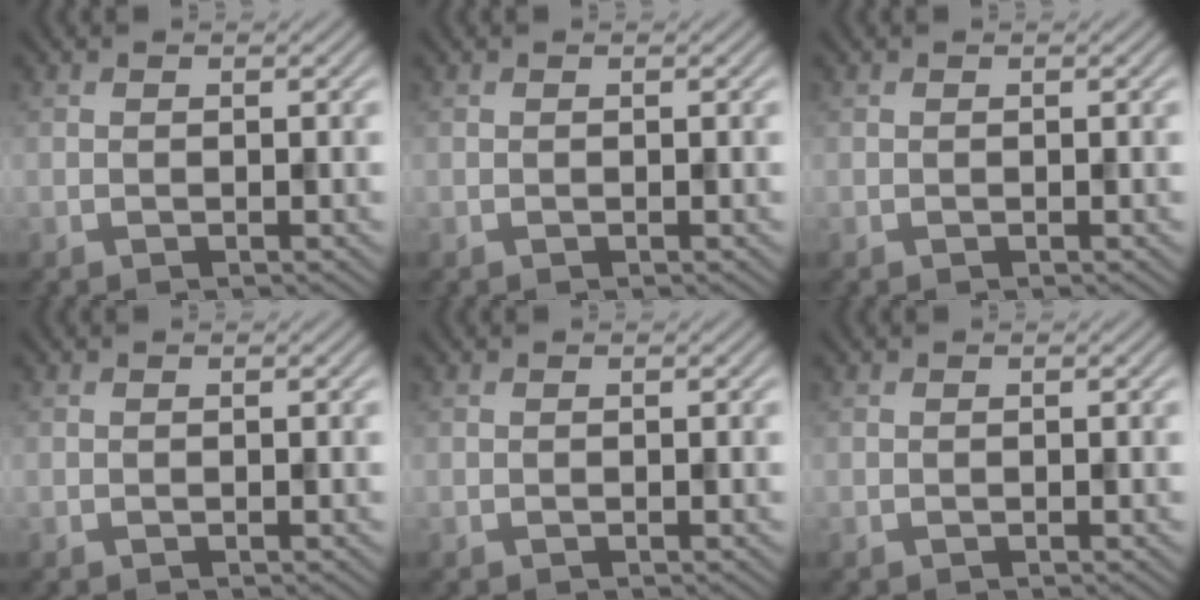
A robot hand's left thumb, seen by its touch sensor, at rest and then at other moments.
{"total": 0.0}
{"total": 0.0}
{"total": 0.0}
{"total": 0.0}
{"total": 0.0}